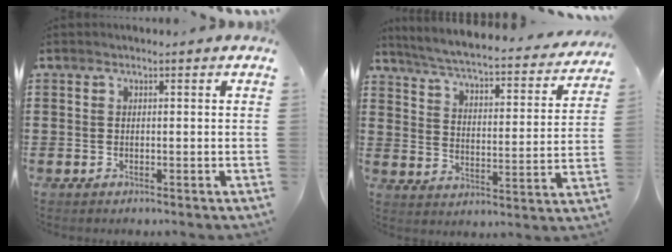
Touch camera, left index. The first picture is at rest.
{"total": 4.7, "force": [4.4, -0.2, 1.6], "torque": [-0.055, -0.037, 0.068]}